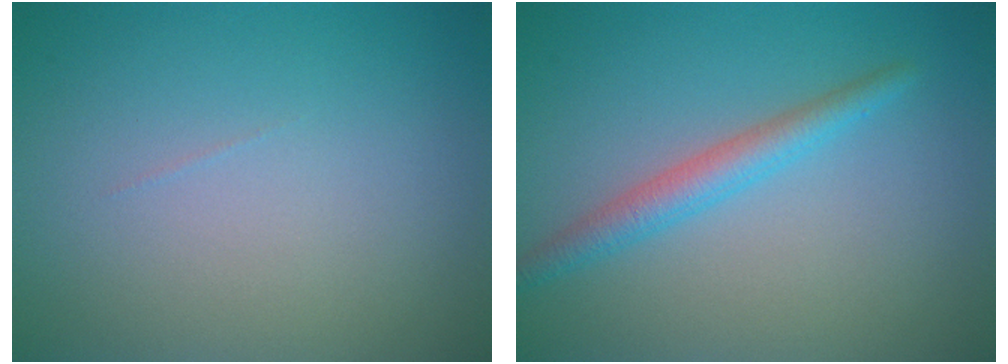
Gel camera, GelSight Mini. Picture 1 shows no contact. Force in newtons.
{"total": 2.6, "press": 2.6, "slide": 0.1}